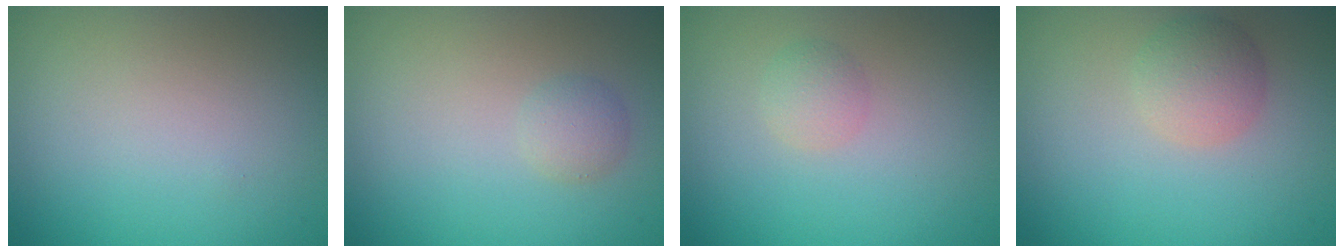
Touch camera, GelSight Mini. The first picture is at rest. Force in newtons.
{"total": 1.3, "press": 1.3, "slide": 0.2}
{"total": 1.4, "press": 1.4, "slide": 0.0}
{"total": 2.7, "press": 2.7, "slide": 0.1}